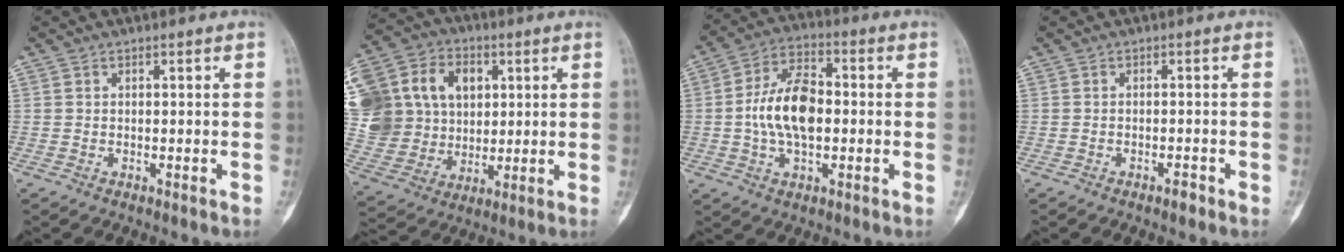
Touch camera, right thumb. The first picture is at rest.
{"total": 27.3, "force": [6.2, 22.1, 14.8], "torque": [-0.321, 0.054, 0.136]}
{"total": 12.7, "force": [-0.5, 7.1, 10.5], "torque": [-0.187, 0.020, -0.013]}
{"total": 1.3, "force": [-1.0, 0.4, 0.7], "torque": [-0.010, 0.005, -0.017]}